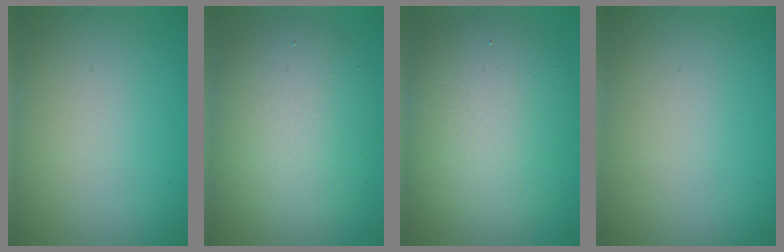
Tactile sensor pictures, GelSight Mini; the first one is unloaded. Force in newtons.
{"total": 8.3, "press": 8.3, "slide": 0.7}
{"total": 8.8, "press": 8.8, "slide": 0.7}
{"total": 0.0}